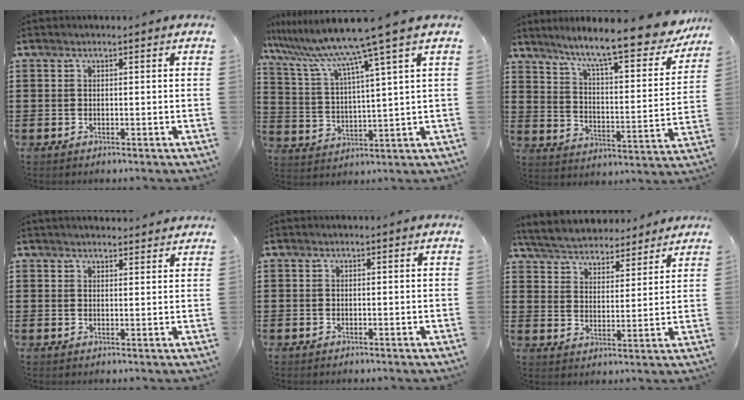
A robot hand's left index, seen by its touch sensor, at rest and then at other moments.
{"total": 10.2, "force": [7.9, -1.5, 6.2], "torque": [-0.152, -0.047, 0.124]}
{"total": 10.6, "force": [9.1, 0.1, 5.3], "torque": [-0.121, -0.062, 0.147]}
{"total": 1.9, "force": [1.9, 0.1, 0.1], "torque": [-0.006, -0.001, 0.037]}
{"total": 0.0}
{"total": 5.1, "force": [5.0, 0.5, 0.4], "torque": [-0.034, -0.029, 0.087]}